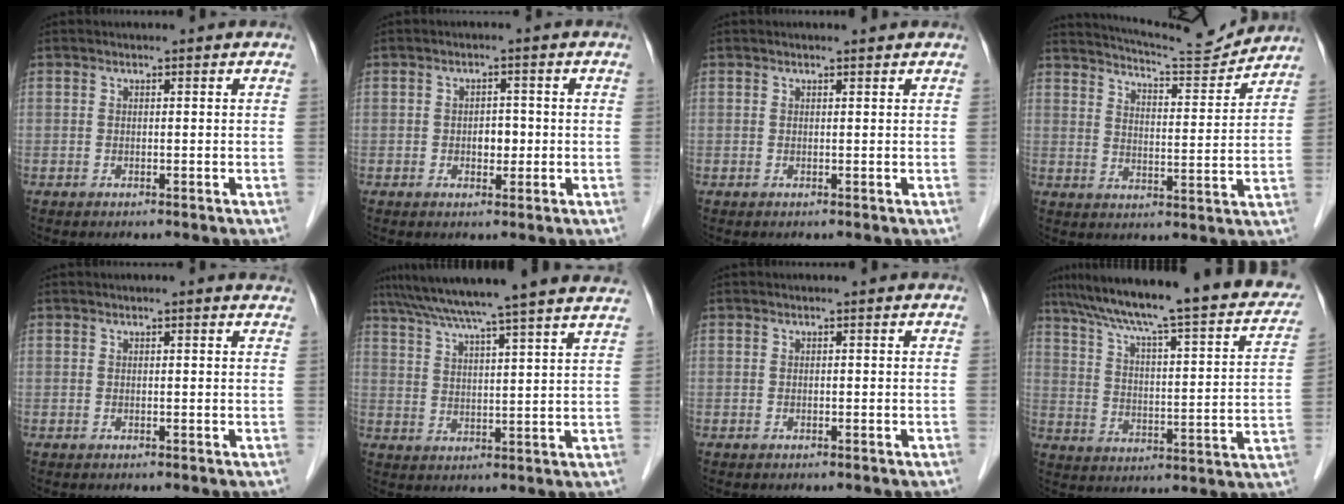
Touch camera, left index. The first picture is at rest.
{"total": 2.5, "force": [-0.4, 1.6, 1.9], "torque": [-0.026, 0.005, -0.003]}
{"total": 0.9, "force": [0.8, 0.0, 0.4], "torque": [-0.009, 0.004, 0.013]}
{"total": 12.1, "force": [11.9, -0.2, 2.2], "torque": [-0.043, -0.009, 0.171]}
{"total": 1.5, "force": [1.2, 0.2, 0.8], "torque": [-0.011, 0.007, 0.007]}
{"total": 20.9, "force": [18.3, -1.5, 9.9], "torque": [-0.171, -0.002, 0.246]}
{"total": 0.0}
{"total": 27.7, "force": [22.1, 4.1, 16.1], "torque": [-0.248, 0.004, 0.291]}